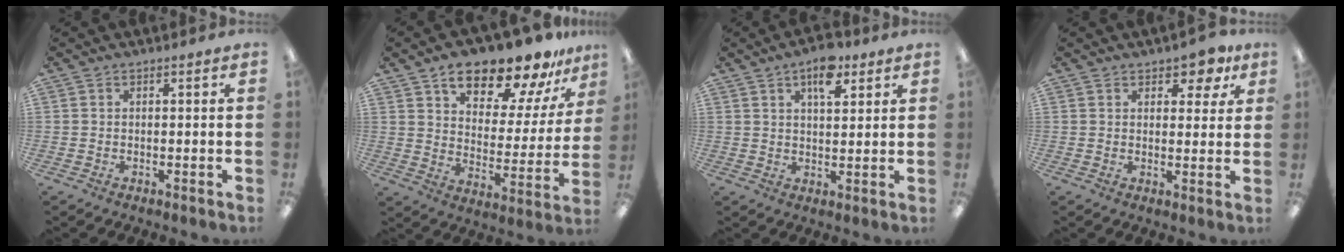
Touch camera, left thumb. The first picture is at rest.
{"total": 18.0, "force": [14.2, 6.9, 8.7], "torque": [-0.135, -0.094, 0.239]}
{"total": 8.3, "force": [4.8, 3.9, 5.6], "torque": [-0.071, -0.021, 0.078]}
{"total": 4.7, "force": [3.2, 2.4, 2.5], "torque": [-0.023, -0.008, 0.052]}